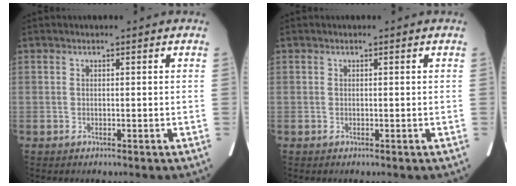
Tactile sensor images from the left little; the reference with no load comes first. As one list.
[{"total": 0.0}]